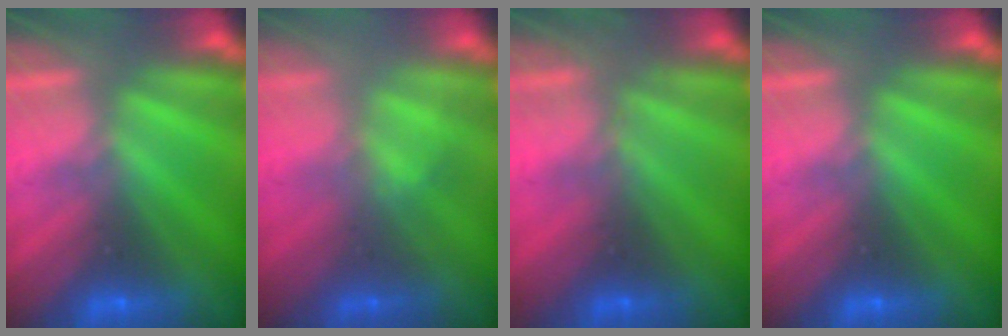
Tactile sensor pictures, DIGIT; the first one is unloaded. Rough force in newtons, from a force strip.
{"total": 2.3}
{"total": 4.7}
{"total": 0.0}